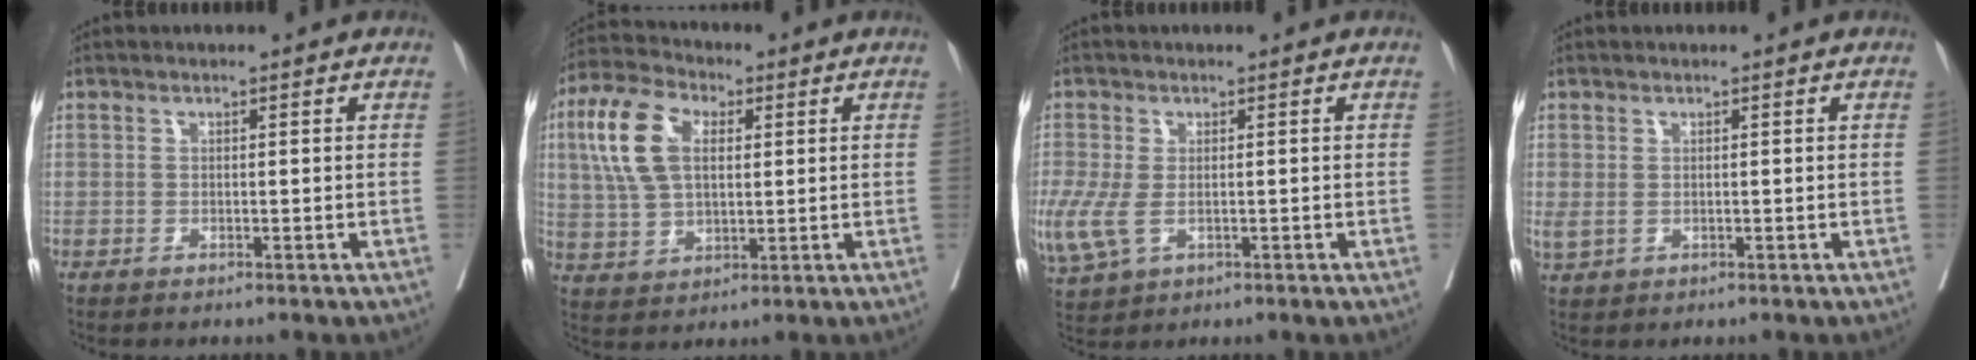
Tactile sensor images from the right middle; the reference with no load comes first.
{"total": 10.8, "force": [2.9, 5.8, 8.6], "torque": [-0.199, 0.023, 0.055]}
{"total": 10.6, "force": [-2.7, 6.7, 7.7], "torque": [-0.217, -0.024, -0.039]}
{"total": 1.6, "force": [0.1, 1.0, 1.2], "torque": [-0.034, -0.003, 0.010]}